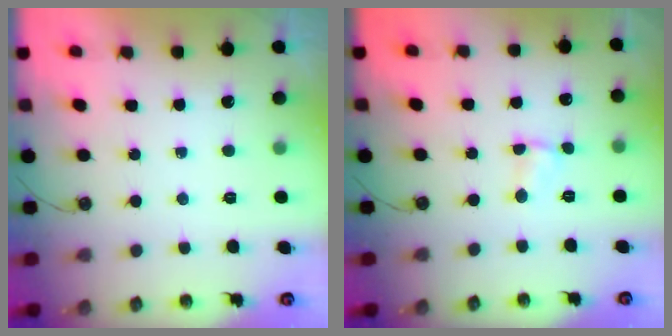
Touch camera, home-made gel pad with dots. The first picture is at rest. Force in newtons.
{"total": 1.5, "press": 1.5, "slide": 0.1}